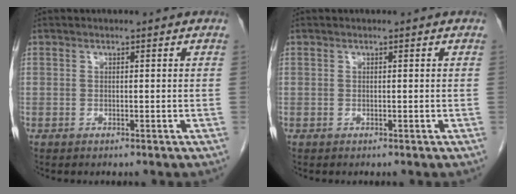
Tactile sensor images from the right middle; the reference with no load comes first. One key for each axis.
{"total": 0.0}